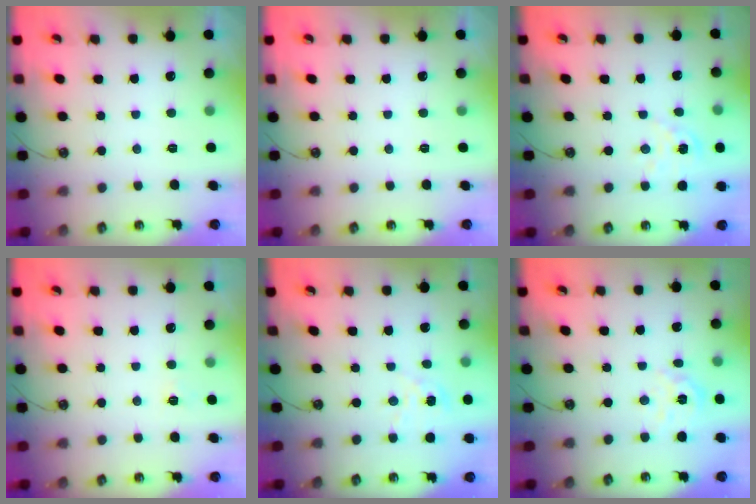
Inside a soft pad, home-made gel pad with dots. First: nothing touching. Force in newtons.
{"total": 0.0}
{"total": 2.9, "press": 2.9, "slide": 0.3}
{"total": 3.1, "press": 3.1, "slide": 0.4}
{"total": 2.9, "press": 2.9, "slide": 0.4}
{"total": 6.3, "press": 6.3, "slide": 0.4}